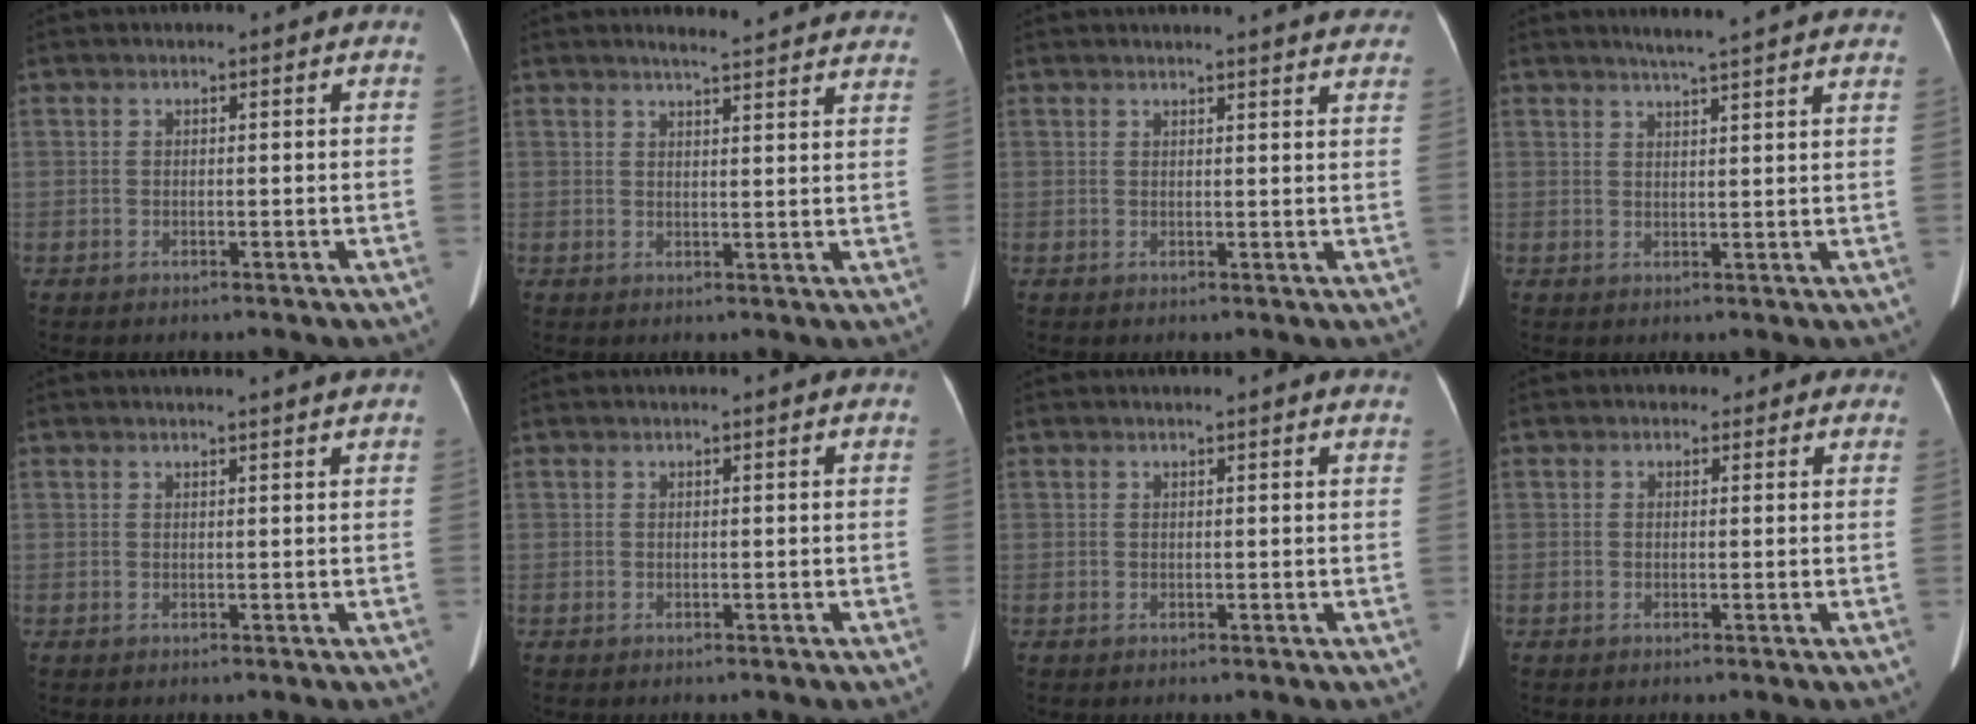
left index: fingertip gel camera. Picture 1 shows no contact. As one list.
[{"total": 16.1, "force": [15.3, 1.3, 4.9], "torque": [-0.053, -0.020, 0.167]}, {"total": 11.3, "force": [10.8, 1.1, 3.4], "torque": [-0.028, -0.013, 0.102]}, {"total": 12.1, "force": [10.9, 0.1, 5.3], "torque": [-0.073, 0.008, 0.123]}, {"total": 4.0, "force": [3.6, -0.7, 1.5], "torque": [-0.019, 0.007, 0.034]}, {"total": 1.8, "force": [1.7, -0.3, 0.5], "torque": [-0.012, 0.008, 0.018]}, {"total": 5.7, "force": [5.4, 0.1, 1.9], "torque": [-0.021, 0.009, 0.043]}, {"total": 2.9, "force": [2.1, 2.0, 0.4], "torque": [0.008, 0.009, 0.019]}]